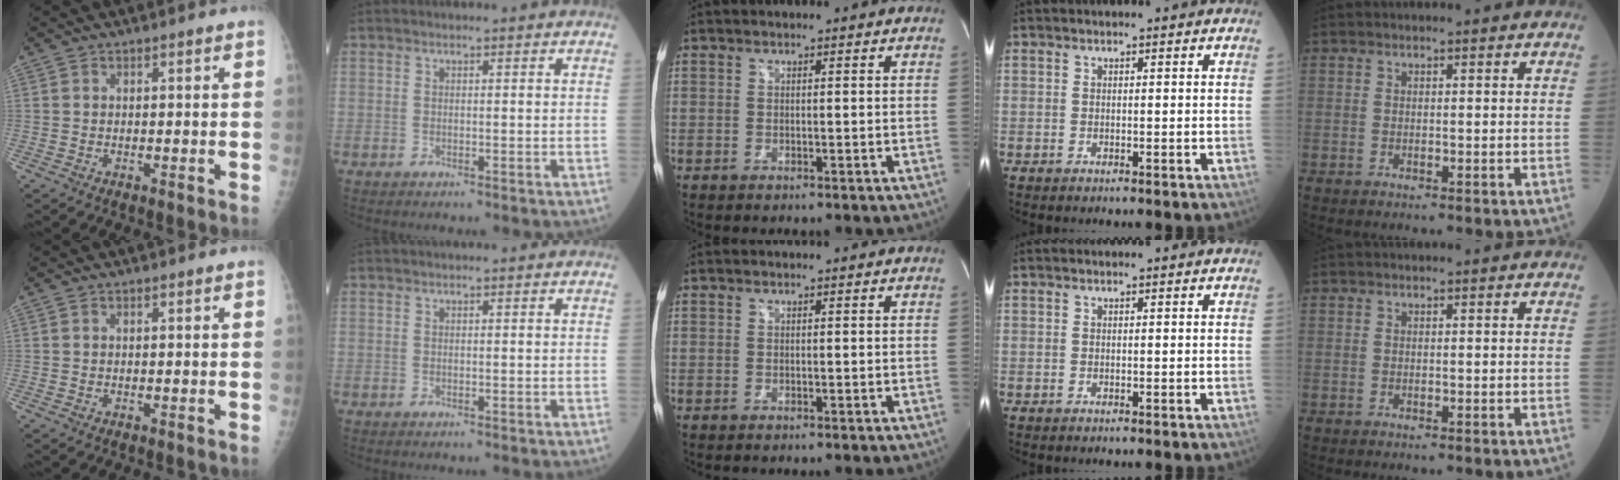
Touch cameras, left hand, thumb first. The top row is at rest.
{}